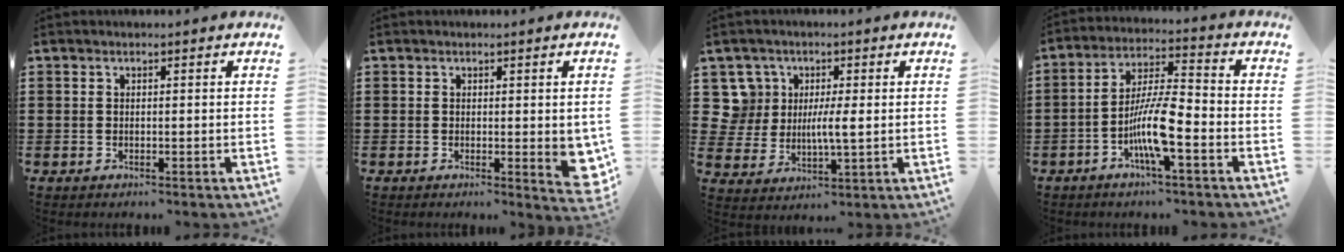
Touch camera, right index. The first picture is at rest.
{"total": 3.4, "force": [-0.1, 1.3, 3.1], "torque": [-0.037, -0.003, -0.001]}
{"total": 5.8, "force": [1.6, 4.6, 3.1], "torque": [-0.073, 0.013, 0.027]}
{"total": 9.1, "force": [-3.4, 1.8, 8.2], "torque": [-0.168, -0.008, -0.067]}